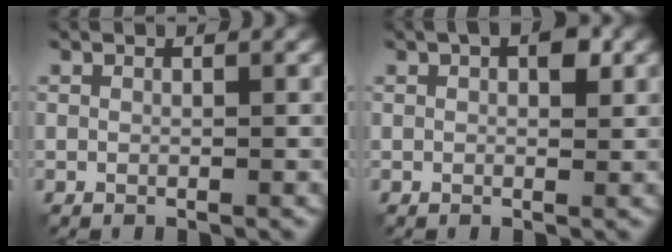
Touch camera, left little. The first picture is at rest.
{"total": 2.2, "force": [0.7, 1.0, 1.8], "torque": [-0.022, 0.004, 0.008]}